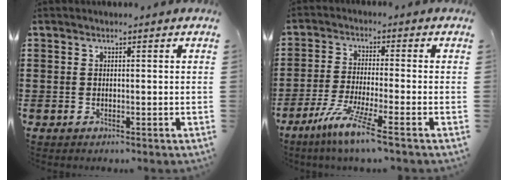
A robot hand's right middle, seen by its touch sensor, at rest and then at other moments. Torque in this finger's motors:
{"motor_torque": [1.57, -0.57, 0.38, 0.16]}